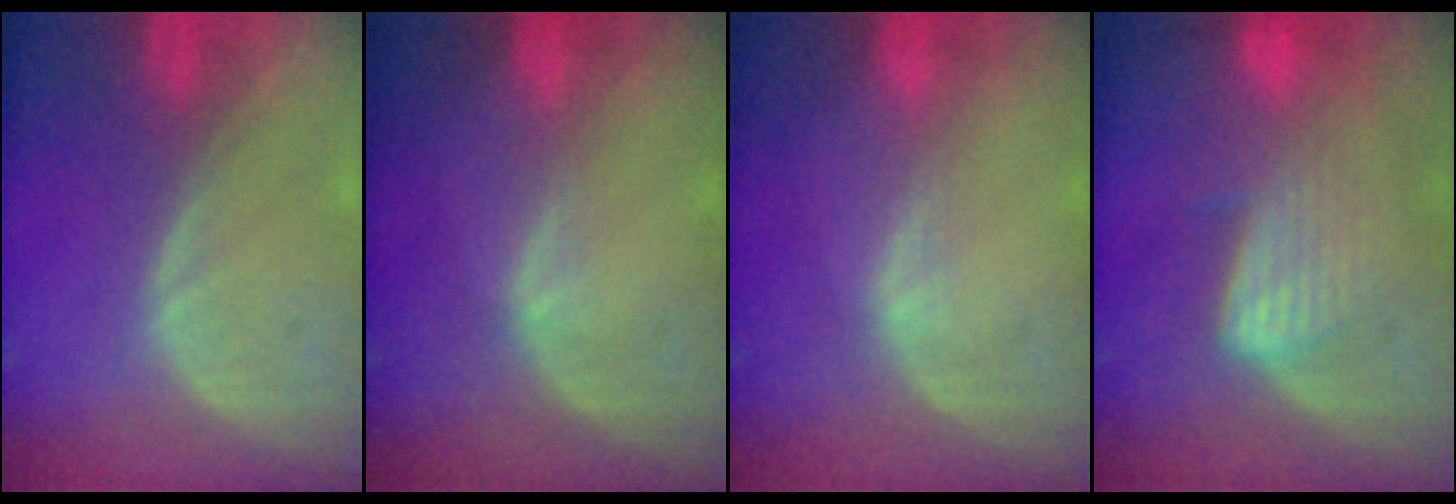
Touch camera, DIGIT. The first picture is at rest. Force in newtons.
{"total": 1.2, "press": 0.7, "slide": 0.9}
{"total": 0.9, "press": 0.8, "slide": 0.2}
{"total": 6.6, "press": 6.5, "slide": 1.4}